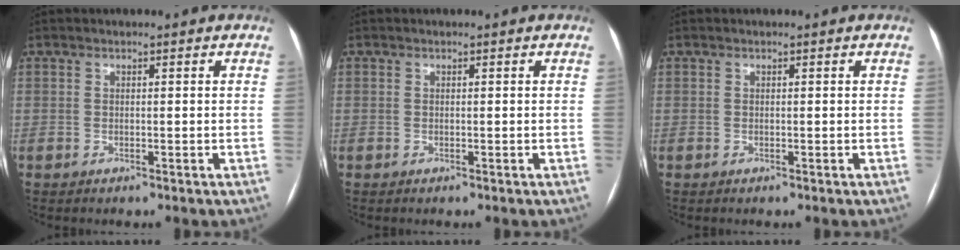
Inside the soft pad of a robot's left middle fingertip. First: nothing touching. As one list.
[{"total": 0.0}, {"total": 0.0}]